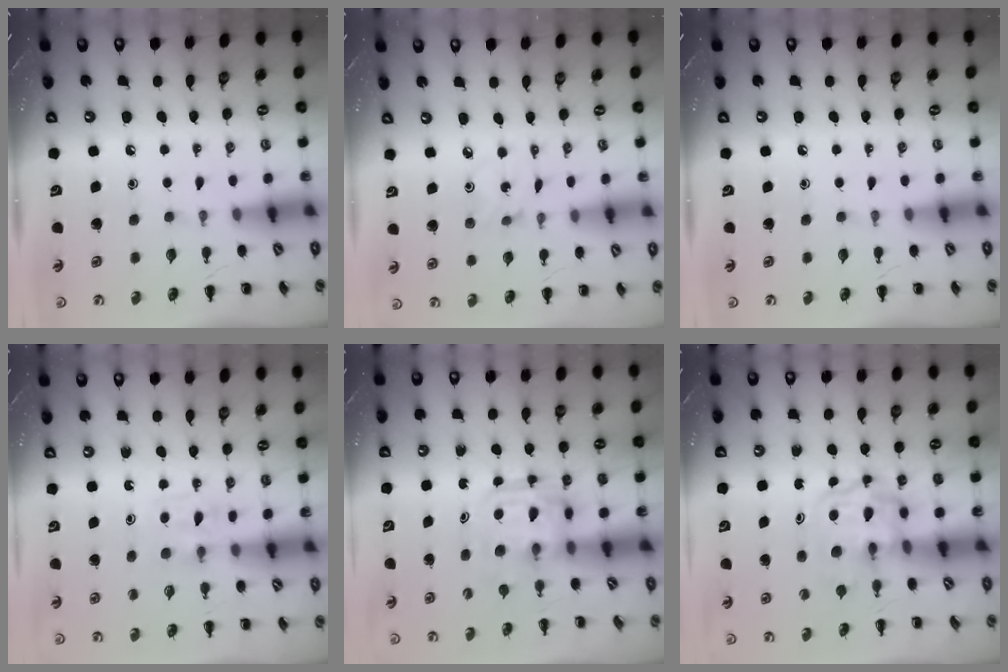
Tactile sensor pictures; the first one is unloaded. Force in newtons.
{"total": 1.0, "press": 1.0, "slide": 0.2}
{"total": 0.0}
{"total": 3.4, "press": 3.2, "slide": 1.2}
{"total": 3.0, "press": 3.0, "slide": 0.2}
{"total": 3.7, "press": 3.7, "slide": 0.4}